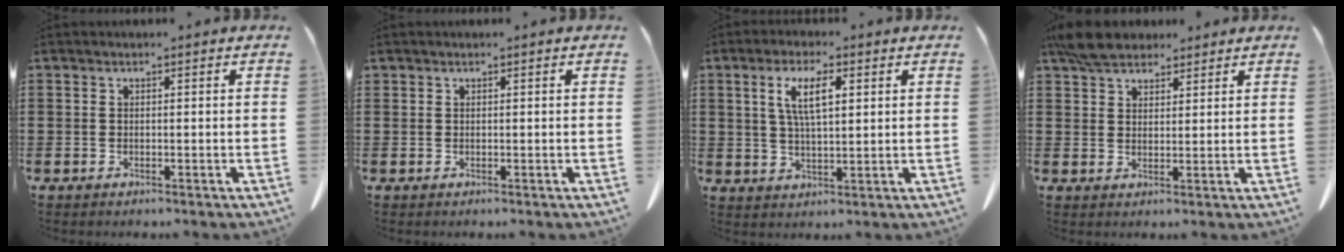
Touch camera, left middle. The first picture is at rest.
{"total": 0.0}
{"total": 6.3, "force": [2.3, 2.0, 5.5], "torque": [-0.115, 0.007, 0.039]}
{"total": 5.8, "force": [4.8, 2.3, 2.1], "torque": [-0.047, -0.006, 0.092]}